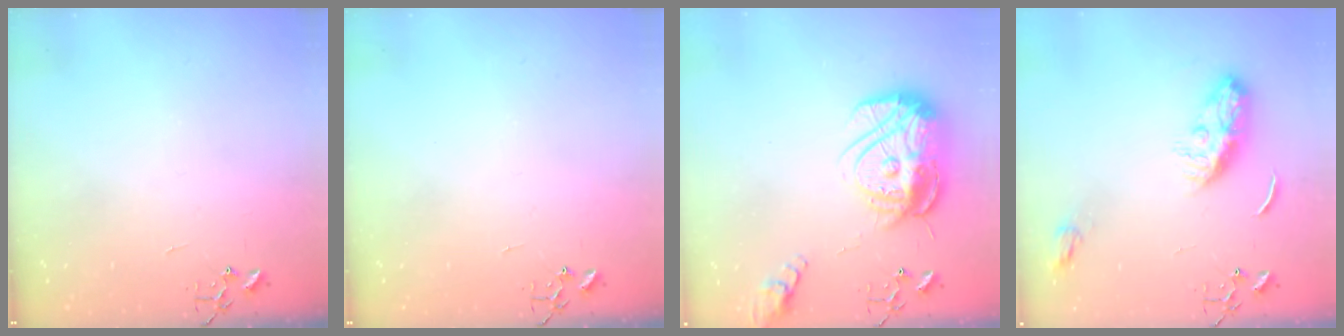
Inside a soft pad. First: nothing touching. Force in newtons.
{"total": 0.0}
{"total": 18.8, "press": 18.8, "slide": 1.8}
{"total": 9.9, "press": 9.9, "slide": 0.1}